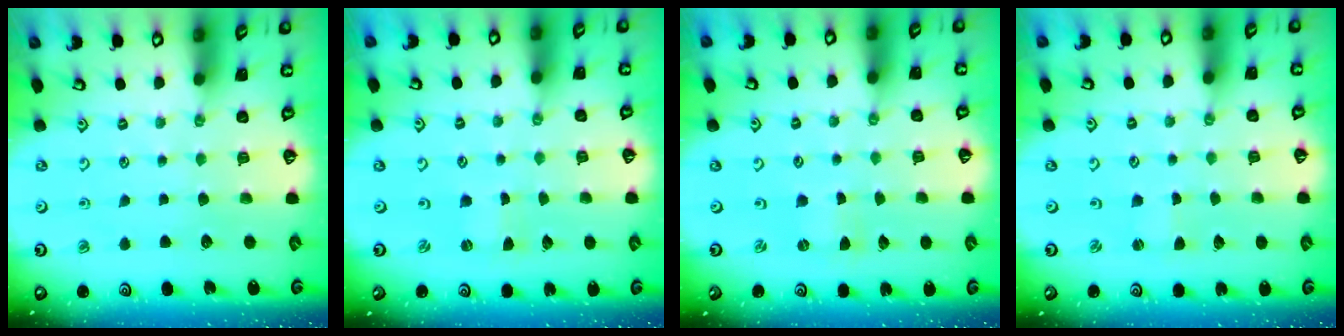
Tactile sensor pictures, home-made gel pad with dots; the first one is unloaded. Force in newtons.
{"total": 0.0}
{"total": 0.0}
{"total": 0.7, "press": 0.7, "slide": 0.1}